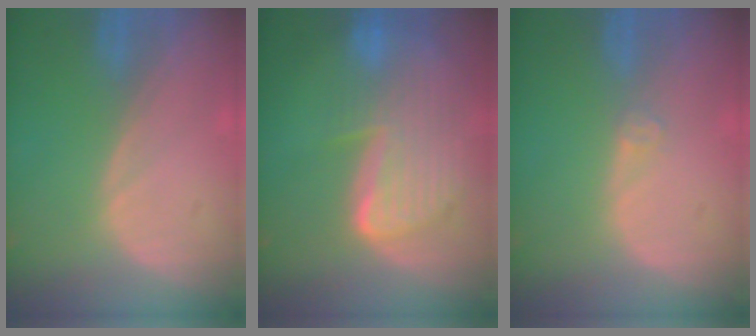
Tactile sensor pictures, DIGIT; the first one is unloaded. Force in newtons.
{"total": 9.7, "press": 8.3, "slide": 5.1}
{"total": 1.3, "press": 1.1, "slide": 0.7}